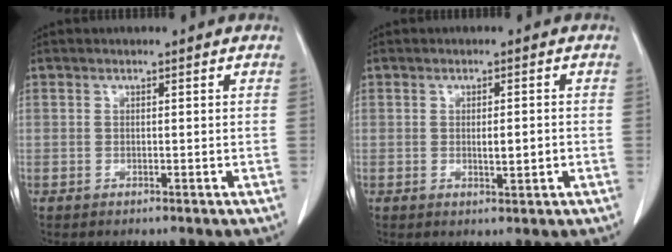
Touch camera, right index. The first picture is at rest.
{"total": 2.6, "force": [-0.3, 0.6, 2.5], "torque": [-0.044, -0.003, -0.001]}